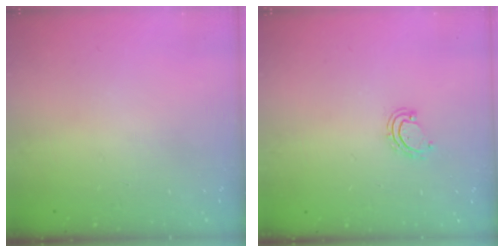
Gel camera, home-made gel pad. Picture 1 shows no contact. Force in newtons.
{"total": 3.2, "press": 3.1, "slide": 0.2}